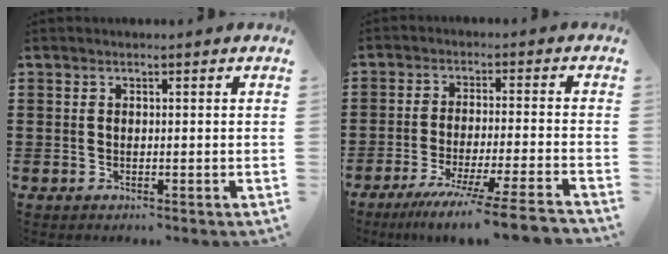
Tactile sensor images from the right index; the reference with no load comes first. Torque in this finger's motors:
{"motor_torque": [1.58, 0.56, 0.38, 0.19]}